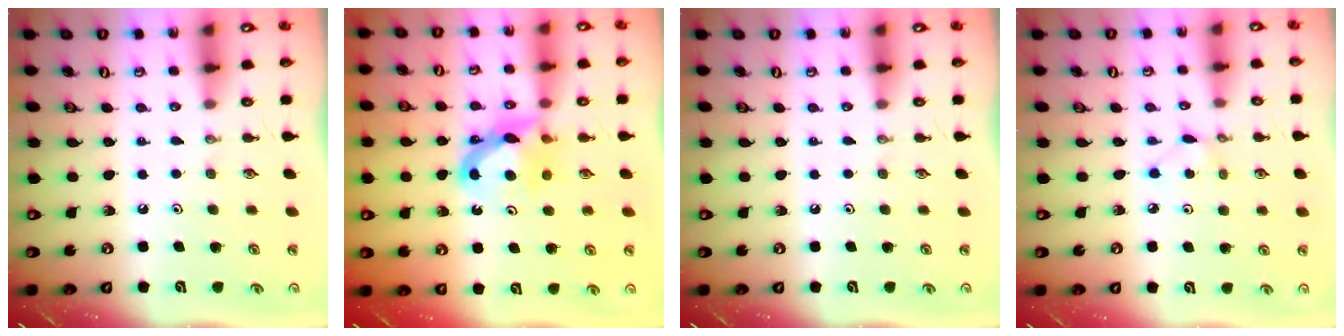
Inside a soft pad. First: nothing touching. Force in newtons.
{"total": 7.8, "press": 7.8, "slide": 0.1}
{"total": 0.0}
{"total": 2.1, "press": 2.1, "slide": 0.3}